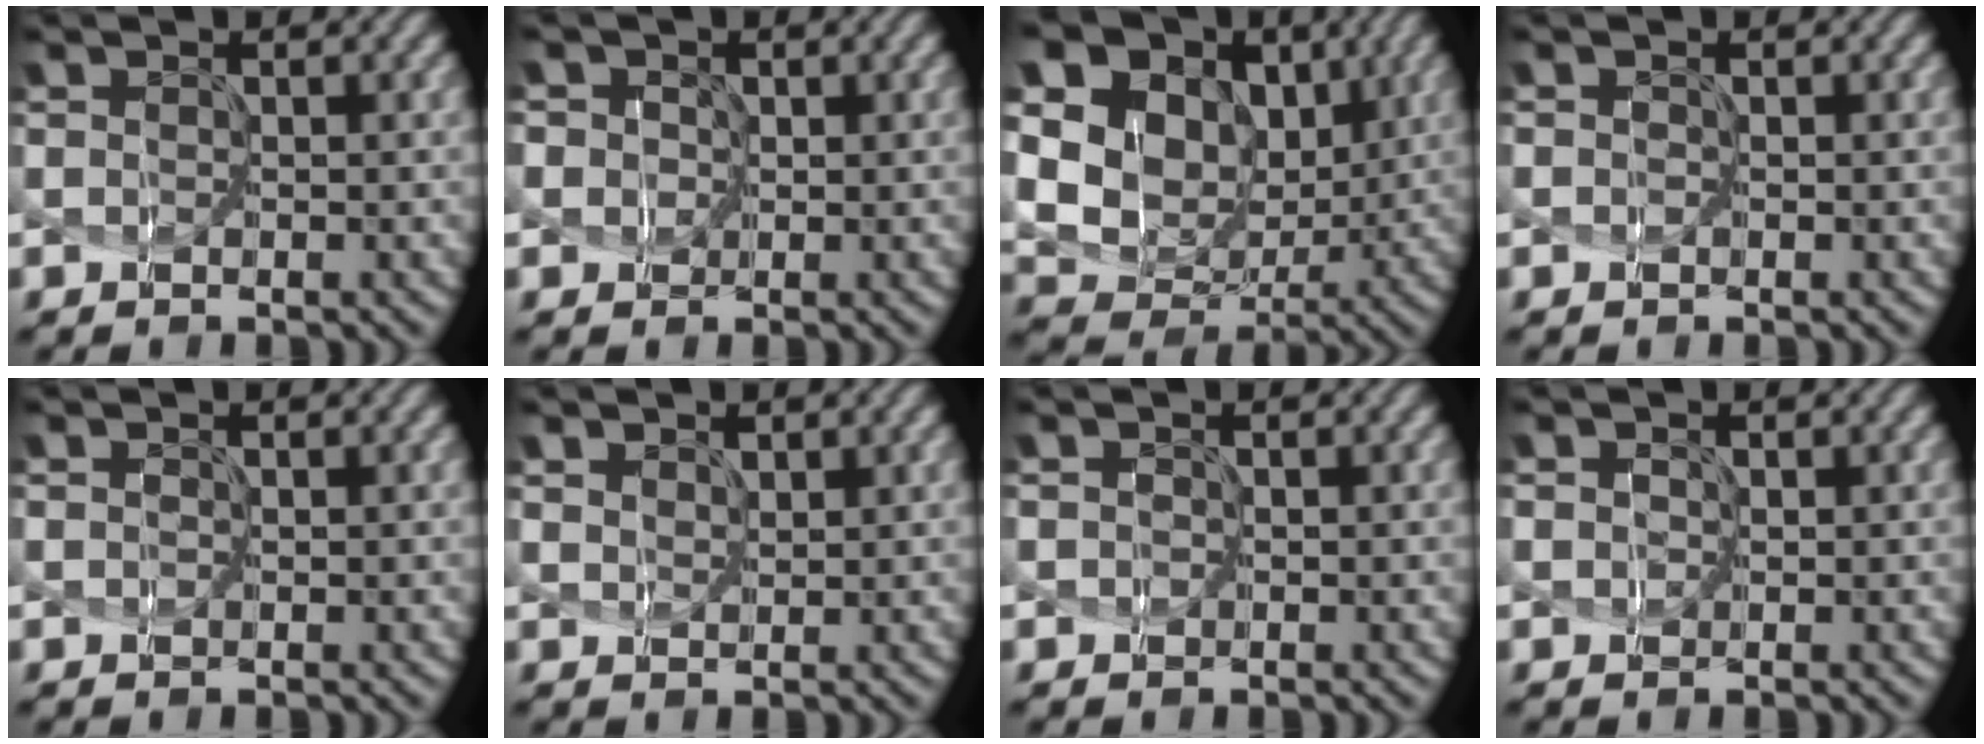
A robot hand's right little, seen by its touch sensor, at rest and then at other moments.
{"total": 4.7, "force": [0.9, 4.2, 1.7], "torque": [-0.023, 0.044, -0.025]}
{"total": 20.2, "force": [6.7, 16.7, 9.0], "torque": [-0.227, 0.016, 0.112]}
{"total": 0.0}
{"total": 0.0}
{"total": 2.9, "force": [1.8, 1.9, 1.3], "torque": [-0.021, 0.013, 0.015]}
{"total": 0.6, "force": [0.1, 0.6, 0.2], "torque": [0.013, 0.004, -0.008]}
{"total": 1.0, "force": [0.4, 0.8, 0.4], "torque": [0.012, 0.008, -0.009]}